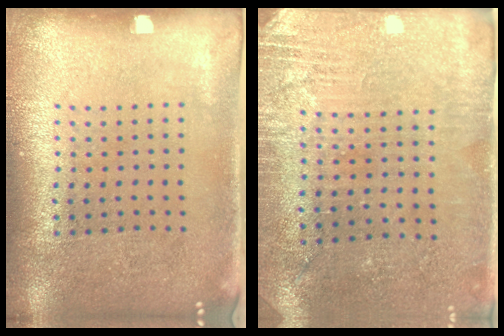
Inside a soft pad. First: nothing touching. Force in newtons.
{"total": 2.8, "press": 2.7, "slide": 0.7}